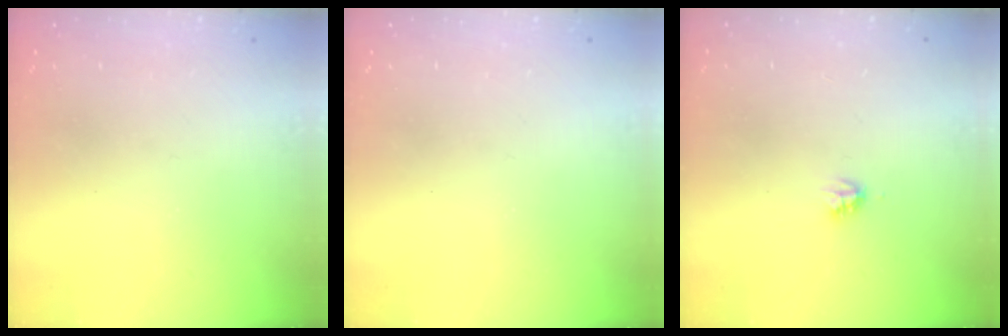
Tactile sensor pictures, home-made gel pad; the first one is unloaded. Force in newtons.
{"total": 0.0}
{"total": 2.7, "press": 2.7, "slide": 0.2}